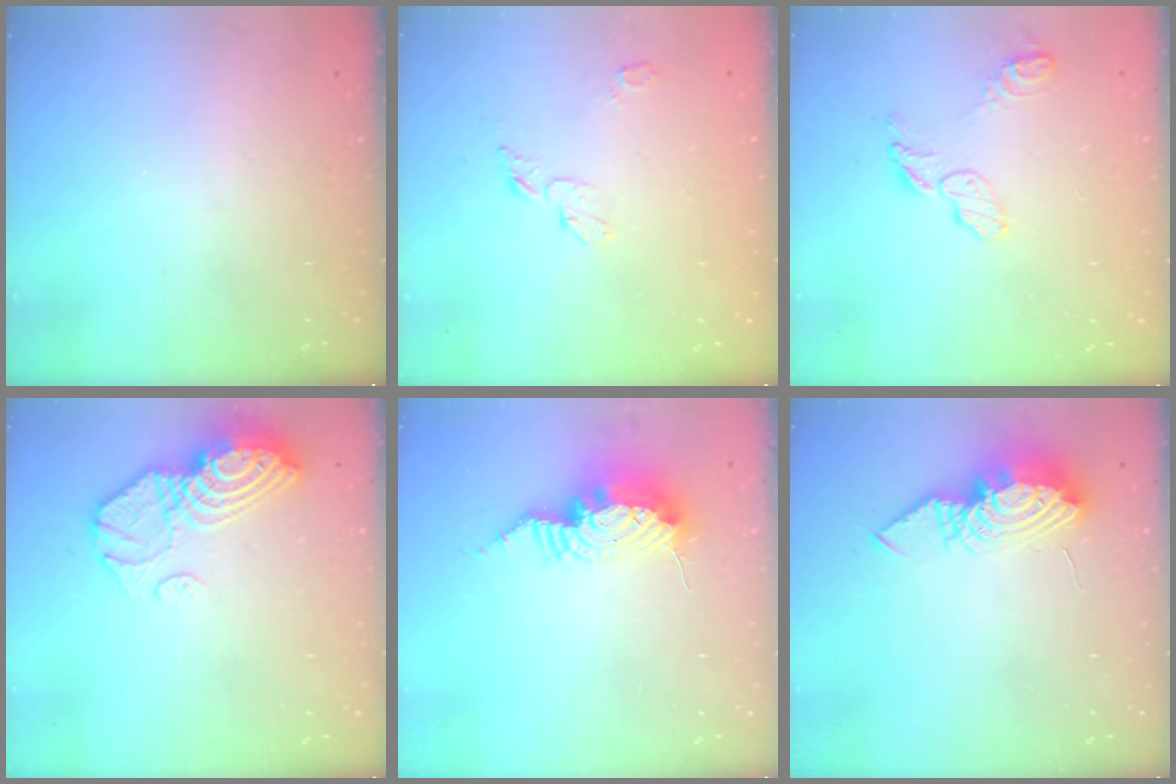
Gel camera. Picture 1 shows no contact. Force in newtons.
{"total": 4.6, "press": 4.6, "slide": 0.5}
{"total": 8.1, "press": 8.0, "slide": 0.5}
{"total": 13.2, "press": 13.2, "slide": 1.2}
{"total": 12.4, "press": 12.3, "slide": 1.2}
{"total": 11.2, "press": 11.1, "slide": 1.0}